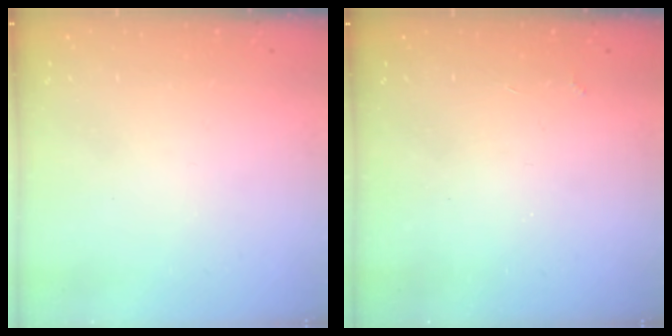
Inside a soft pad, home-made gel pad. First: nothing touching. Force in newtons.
{"total": 2.7, "press": 2.7, "slide": 0.5}